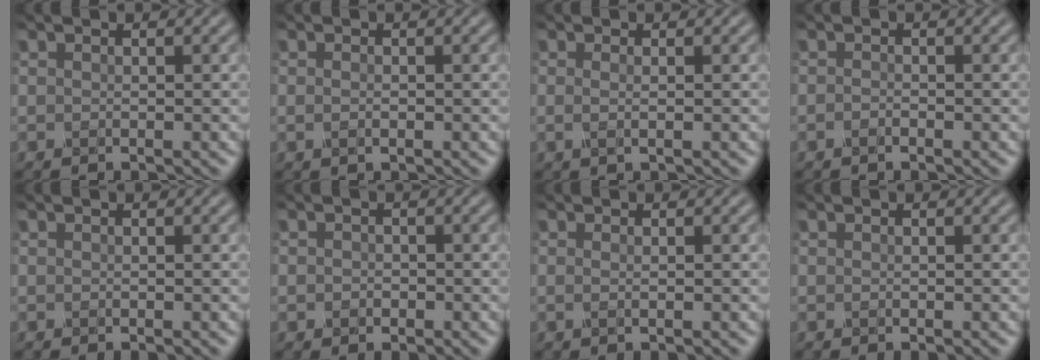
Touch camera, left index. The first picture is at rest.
{"total": 0.8, "force": [-0.1, 0.4, 0.7], "torque": [-0.016, -0.003, -0.001]}
{"total": 1.1, "force": [0.0, 0.3, 1.0], "torque": [-0.019, -0.002, -0.003]}
{"total": 0.6, "force": [-0.4, 0.2, 0.4], "torque": [-0.009, -0.001, -0.008]}
{"total": 0.0}
{"total": 1.0, "force": [-0.2, 0.8, 0.4], "torque": [-0.007, -0.003, -0.007]}
{"total": 0.6, "force": [0.1, 0.2, 0.6], "torque": [-0.012, -0.001, -0.001]}
{"total": 0.0}